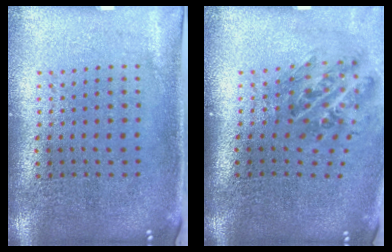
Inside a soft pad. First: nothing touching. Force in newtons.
{"total": 1.1, "press": 1.0, "slide": 0.6}